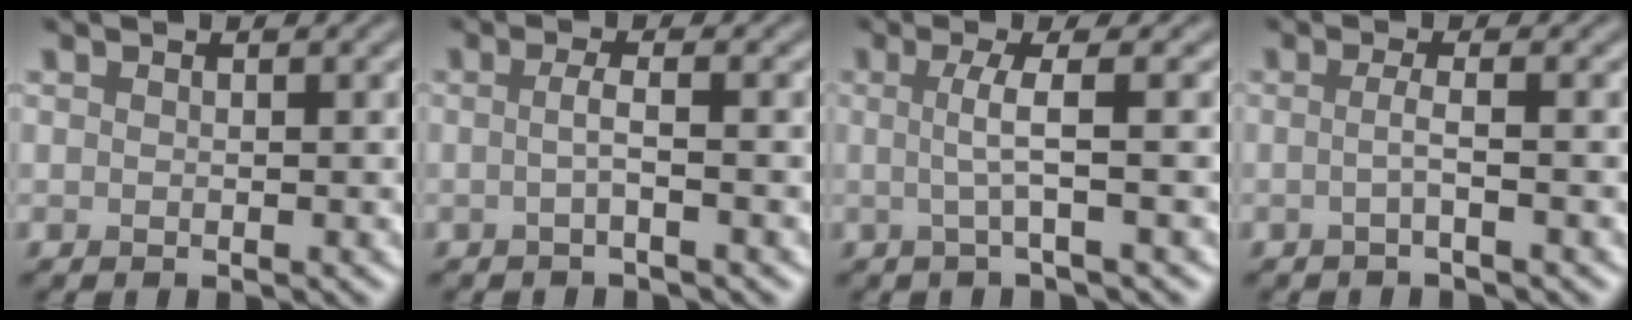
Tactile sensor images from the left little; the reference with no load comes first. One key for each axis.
{"total": 1.8, "fx": -0.2, "fy": 0.4, "fz": 1.7, "tx": -0.028, "ty": -0.001, "tz": -0.010}
{"total": 2.9, "fx": 0.0, "fy": 0.6, "fz": 2.9, "tx": -0.053, "ty": -0.001, "tz": -0.007}
{"total": 1.8, "fx": -0.3, "fy": 0.5, "fz": 1.7, "tx": -0.025, "ty": -0.002, "tz": -0.013}